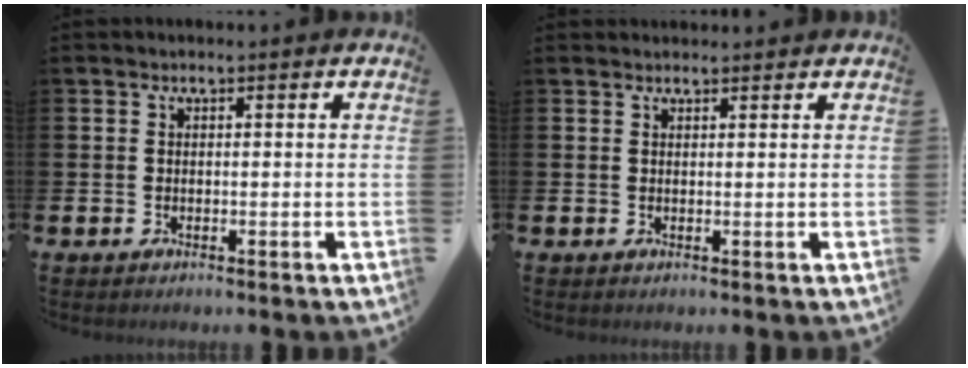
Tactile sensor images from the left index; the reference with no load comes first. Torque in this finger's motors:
{"motor_torque": [1.01, -1.13, 0.18, 0.06]}